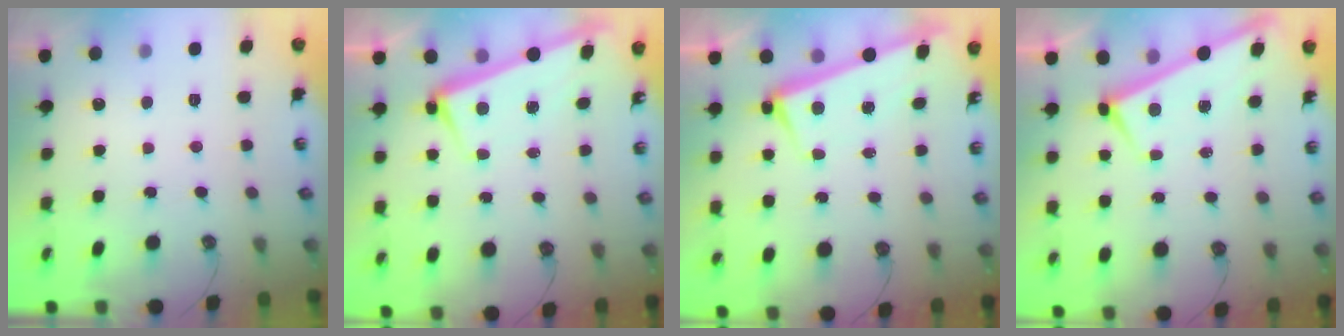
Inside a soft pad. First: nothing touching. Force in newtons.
{"total": 2.4, "press": 2.3, "slide": 0.7}
{"total": 3.4, "press": 3.3, "slide": 0.9}
{"total": 1.8, "press": 1.8, "slide": 0.1}